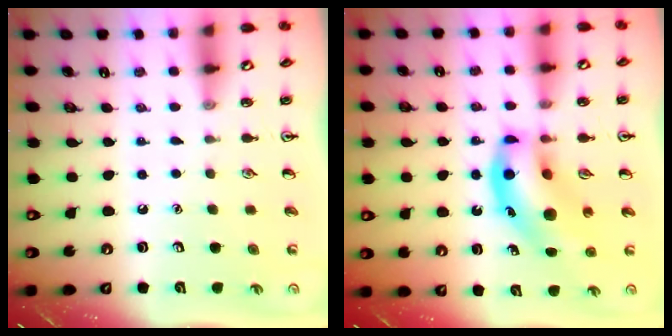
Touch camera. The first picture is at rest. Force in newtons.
{"total": 14.7, "press": 14.2, "slide": 4.0}